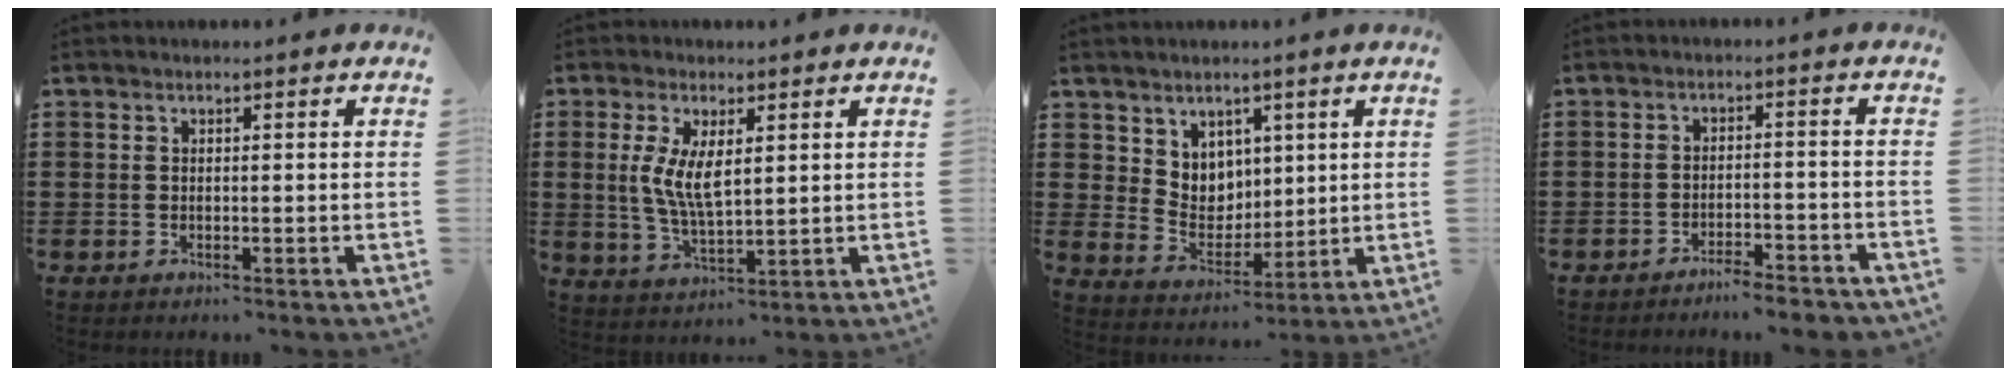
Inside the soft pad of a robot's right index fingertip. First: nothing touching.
{"total": 6.0, "force": [1.3, 2.3, 5.4], "torque": [-0.114, 0.002, 0.022]}
{"total": 5.6, "force": [3.6, 4.2, 0.2], "torque": [-0.030, -0.003, 0.070]}
{"total": 3.5, "force": [-3.4, 0.0, 0.7], "torque": [-0.013, 0.001, -0.069]}